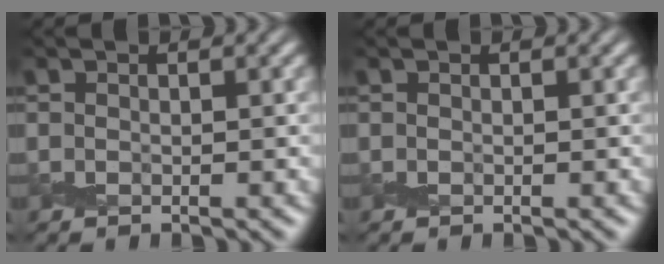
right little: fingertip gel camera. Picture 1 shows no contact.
{"total": 0.0}